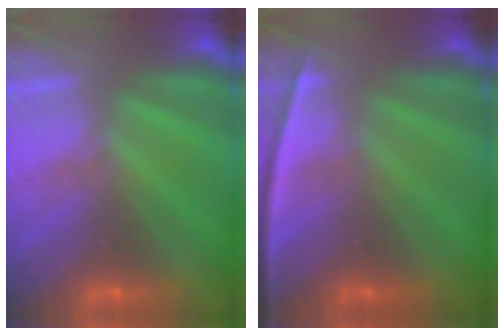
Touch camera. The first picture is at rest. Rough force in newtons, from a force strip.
{"total": 2.3}